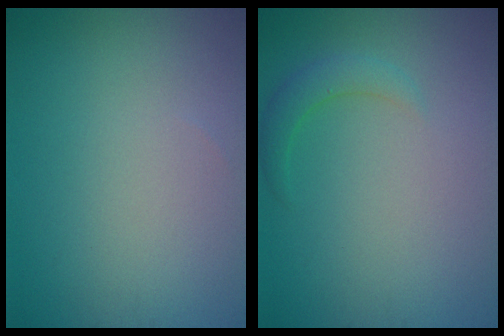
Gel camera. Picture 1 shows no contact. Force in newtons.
{"total": 2.0, "press": 2.0, "slide": 0.2}